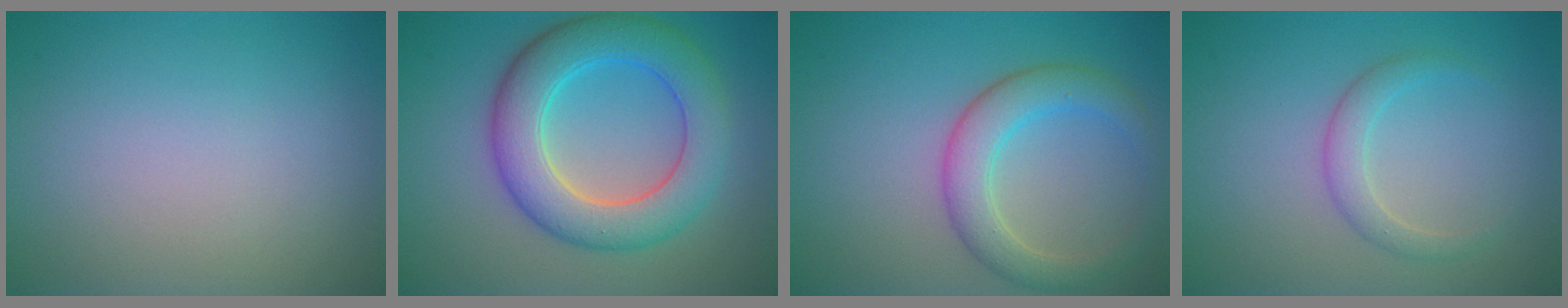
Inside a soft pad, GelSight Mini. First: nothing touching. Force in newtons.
{"total": 7.7, "press": 7.7, "slide": 0.2}
{"total": 4.3, "press": 4.3, "slide": 0.2}
{"total": 2.0, "press": 2.0, "slide": 0.1}